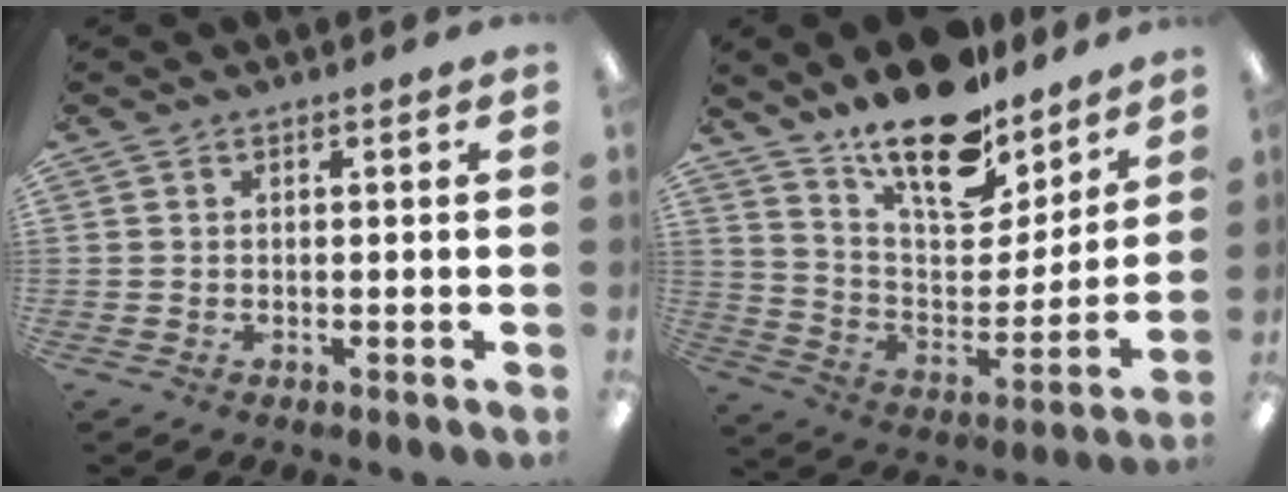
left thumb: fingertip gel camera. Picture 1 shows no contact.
{"total": 20.3, "force": [16.2, 7.8, 9.5], "torque": [-0.159, -0.114, 0.285]}